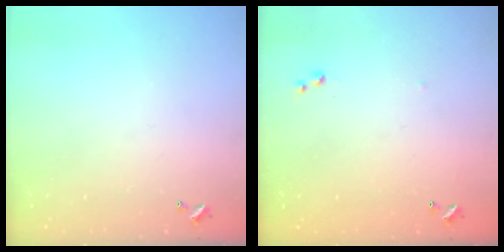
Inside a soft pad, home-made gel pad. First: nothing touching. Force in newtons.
{"total": 5.4, "press": 5.4, "slide": 0.6}